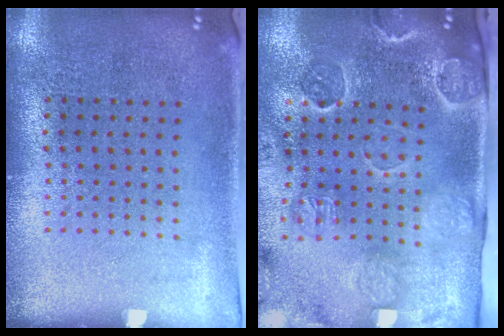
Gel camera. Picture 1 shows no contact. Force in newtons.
{"total": 3.3, "press": 3.2, "slide": 0.5}